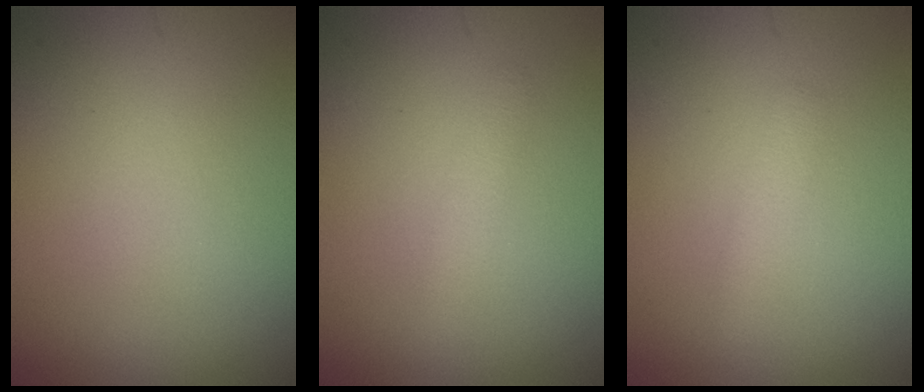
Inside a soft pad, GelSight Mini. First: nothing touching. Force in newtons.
{"total": 1.3, "press": 1.3, "slide": 0.0}
{"total": 1.4, "press": 1.4, "slide": 0.1}